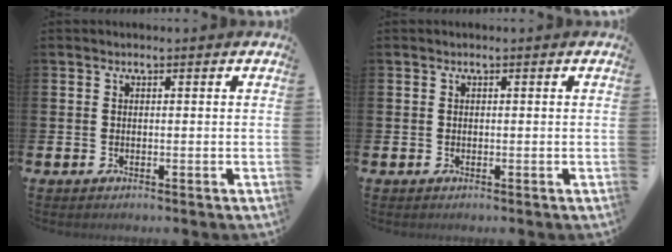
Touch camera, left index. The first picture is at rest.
{"total": 0.0}